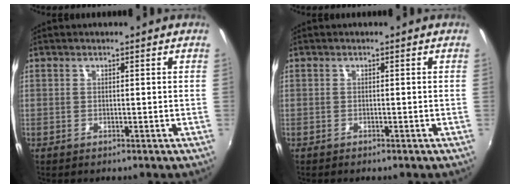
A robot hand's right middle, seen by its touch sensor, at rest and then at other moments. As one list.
[{"total": 0.6, "force": [-0.5, 0.1, 0.2], "torque": [-0.005, 0.000, -0.008]}]